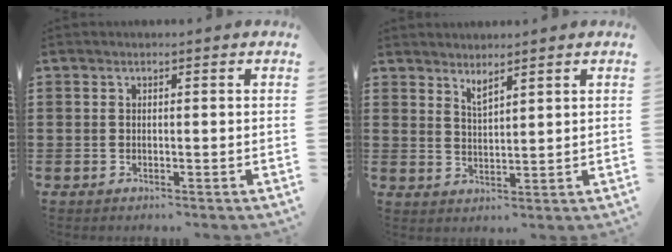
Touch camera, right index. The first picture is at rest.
{"total": 2.4, "force": [2.3, 0.0, 0.8], "torque": [-0.020, 0.000, 0.042]}